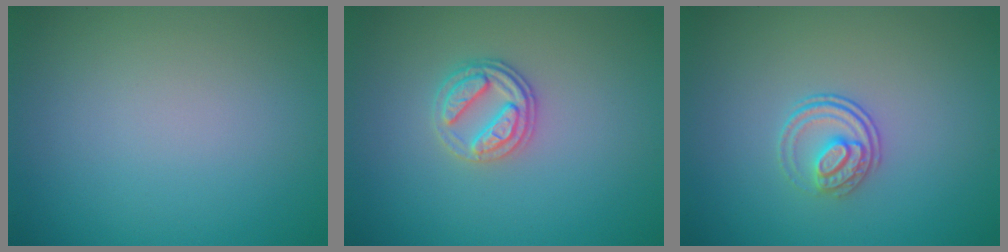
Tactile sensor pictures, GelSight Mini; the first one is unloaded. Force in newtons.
{"total": 2.7, "press": 2.6, "slide": 0.8}
{"total": 2.3, "press": 1.7, "slide": 1.5}